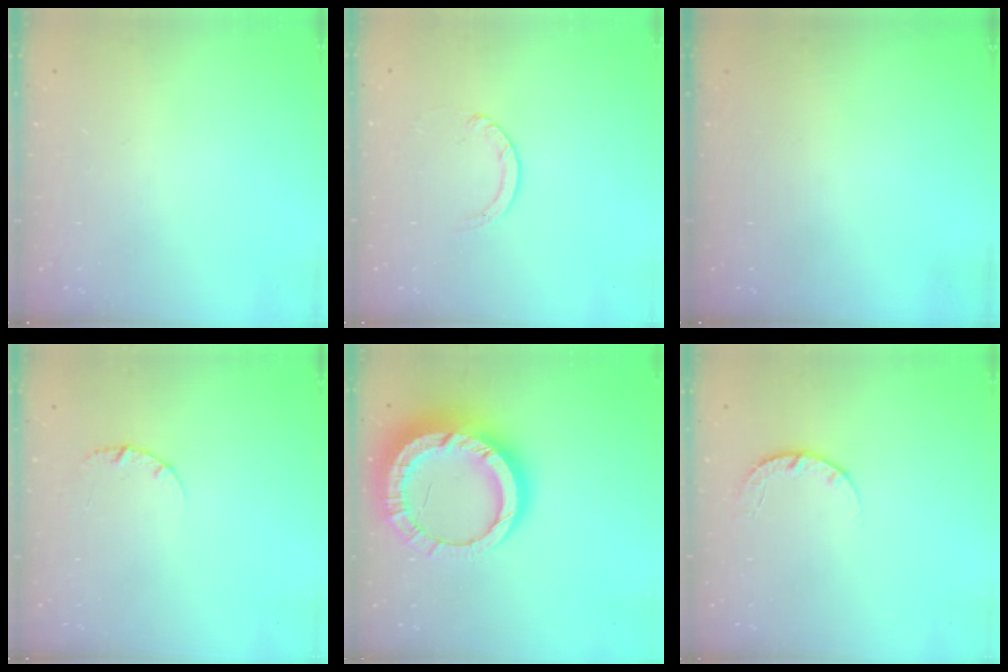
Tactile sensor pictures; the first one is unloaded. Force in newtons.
{"total": 2.4, "press": 2.4, "slide": 0.2}
{"total": 0.0}
{"total": 2.6, "press": 2.6, "slide": 0.3}
{"total": 20.6, "press": 20.5, "slide": 1.9}
{"total": 4.6, "press": 4.5, "slide": 0.7}